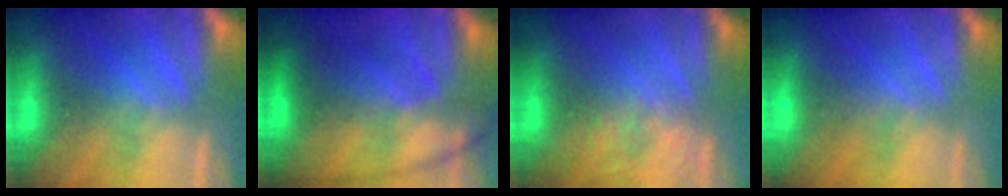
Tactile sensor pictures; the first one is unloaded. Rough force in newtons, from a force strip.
{"total": 7.1}
{"total": 2.2}
{"total": 3.1}